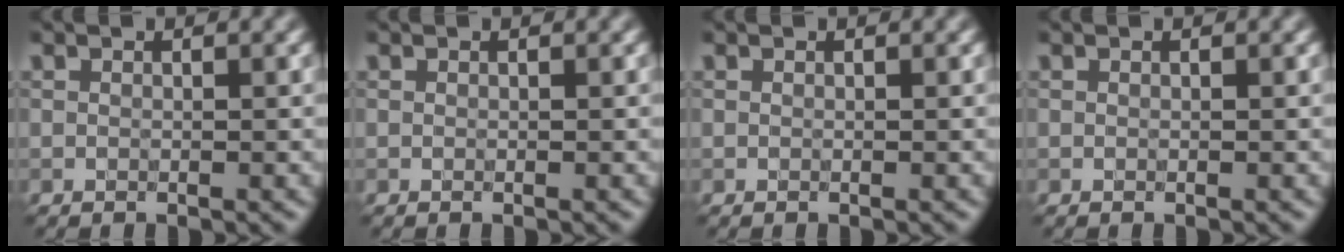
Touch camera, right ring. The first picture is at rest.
{"total": 0.0}
{"total": 0.0}
{"total": 0.0}